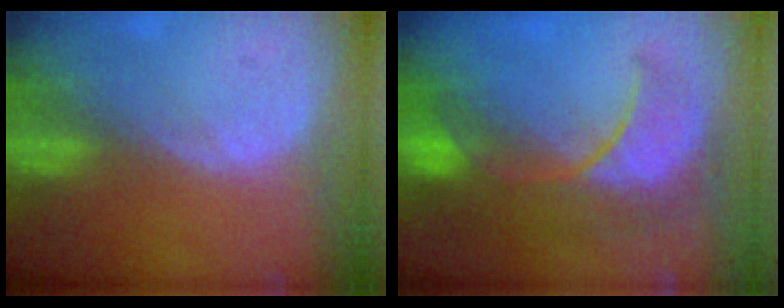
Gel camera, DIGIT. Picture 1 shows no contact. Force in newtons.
{"total": 9.9, "press": 9.3, "slide": 3.5}